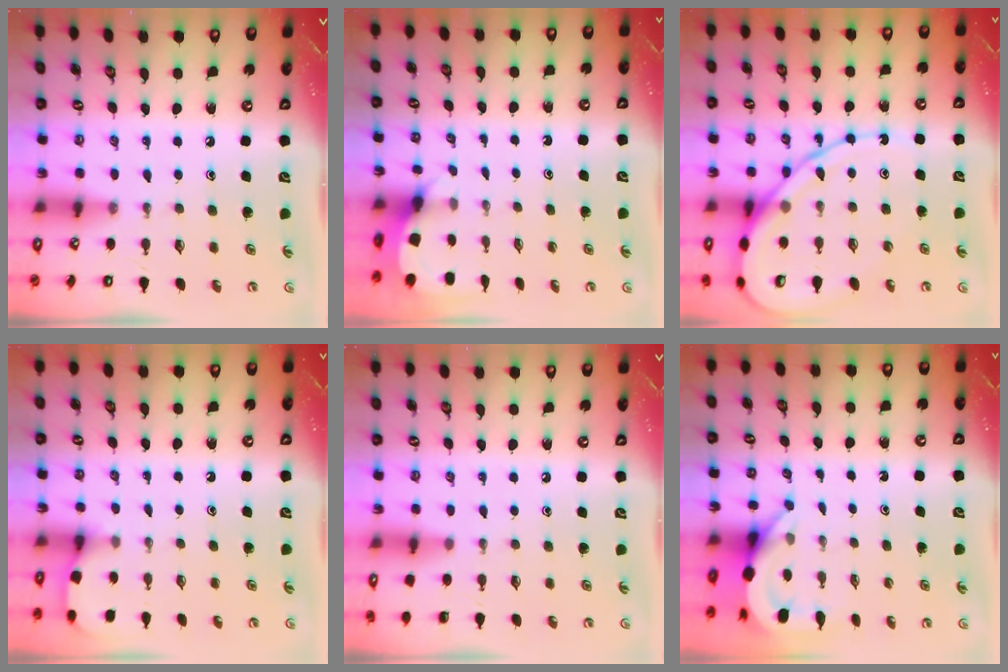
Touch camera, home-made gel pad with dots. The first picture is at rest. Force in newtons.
{"total": 2.5, "press": 2.5, "slide": 0.1}
{"total": 14.7, "press": 14.6, "slide": 1.5}
{"total": 2.6, "press": 2.6, "slide": 0.2}
{"total": 0.0}
{"total": 4.7, "press": 4.7, "slide": 0.2}